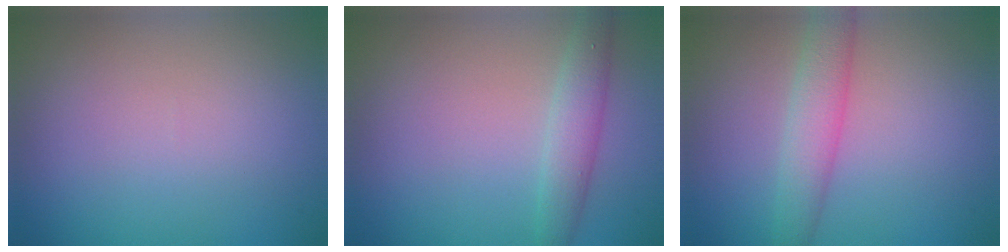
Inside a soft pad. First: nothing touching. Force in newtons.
{"total": 2.6, "press": 2.6, "slide": 0.1}
{"total": 3.4, "press": 3.4, "slide": 0.0}